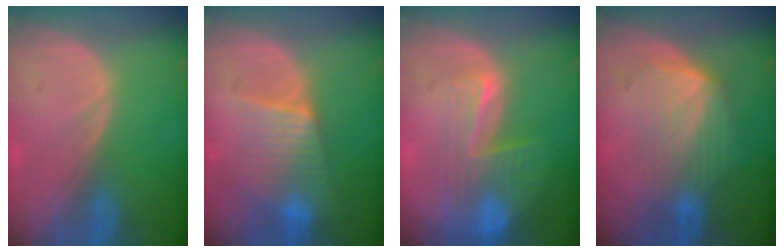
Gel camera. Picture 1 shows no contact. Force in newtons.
{"total": 6.4, "press": 6.3, "slide": 0.8}
{"total": 8.5, "press": 7.1, "slide": 4.6}
{"total": 6.4, "press": 6.4, "slide": 1.0}